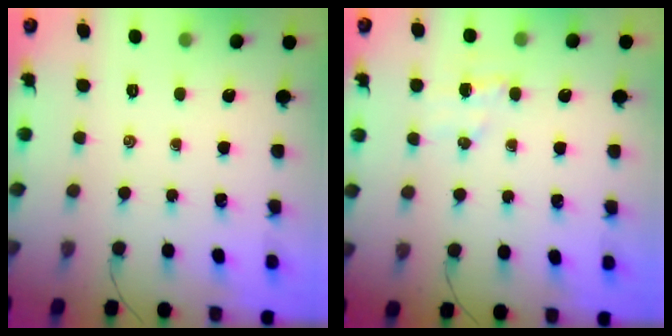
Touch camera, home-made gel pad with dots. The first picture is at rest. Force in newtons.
{"total": 4.3, "press": 4.2, "slide": 1.1}